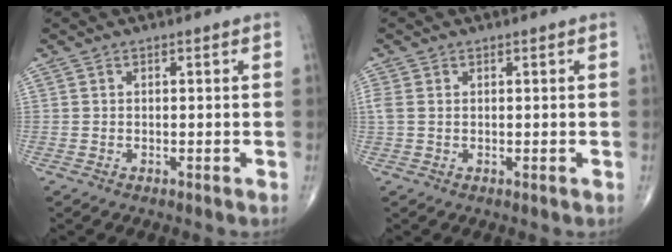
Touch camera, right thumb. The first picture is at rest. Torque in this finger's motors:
{"motor_torque": [1.76, 1.71, -0.12, 0.02, -0.03]}